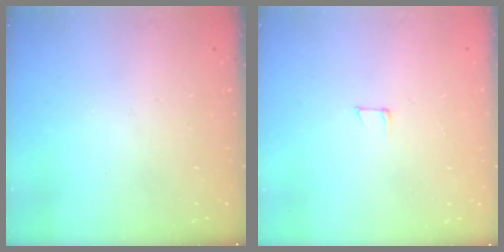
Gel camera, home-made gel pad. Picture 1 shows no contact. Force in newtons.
{"total": 4.4, "press": 4.4, "slide": 0.3}